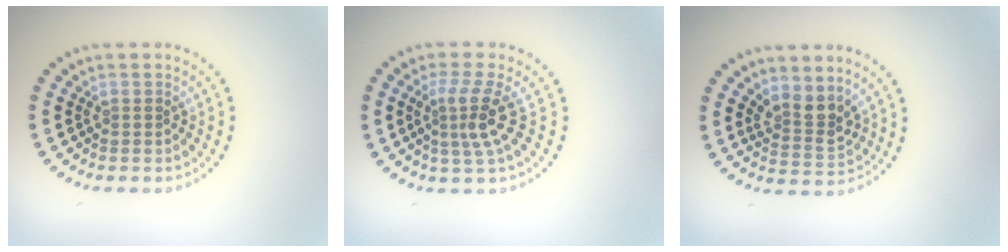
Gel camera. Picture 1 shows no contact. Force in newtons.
{"total": 3.2, "press": 2.2, "slide": 2.4}
{"total": 2.6, "press": 2.2, "slide": 1.5}